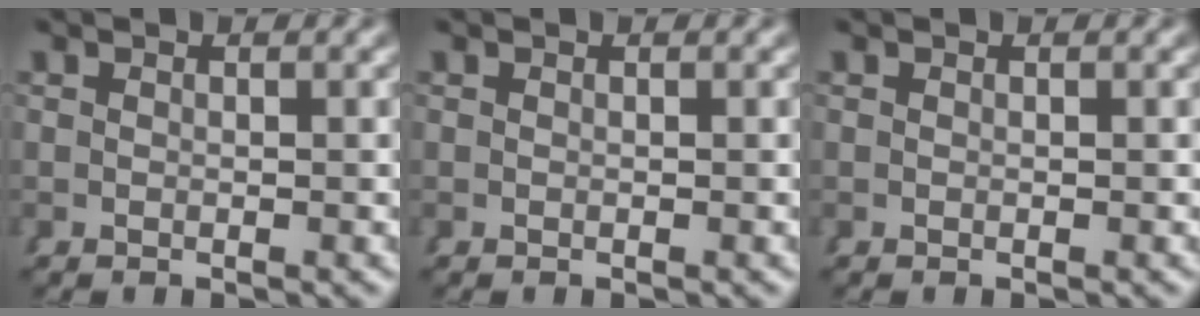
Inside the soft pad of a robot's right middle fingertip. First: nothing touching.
{"total": 0.0}
{"total": 0.0}